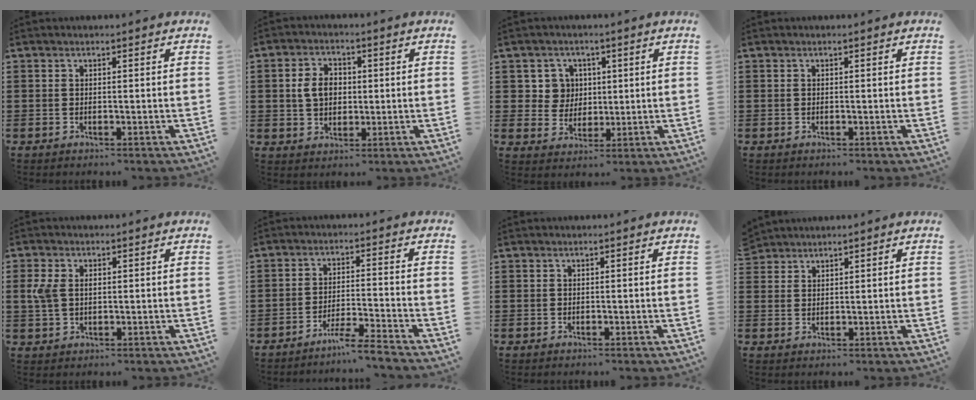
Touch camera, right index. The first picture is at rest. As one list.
[{"total": 5.1, "force": [0.4, 3.7, 3.5], "torque": [-0.076, 0.010, -0.001]}, {"total": 5.1, "force": [1.3, 4.8, 1.1], "torque": [-0.047, 0.016, 0.023]}, {"total": 0.0}, {"total": 3.4, "force": [0.6, 2.2, 2.4], "torque": [-0.069, 0.004, 0.006]}, {"total": 4.7, "force": [-4.2, -0.8, 1.9], "torque": [-0.039, -0.012, -0.083]}, {"total": 0.0}, {"total": 2.1, "force": [2.0, 0.4, -0.3], "torque": [0.001, 0.003, 0.042]}]